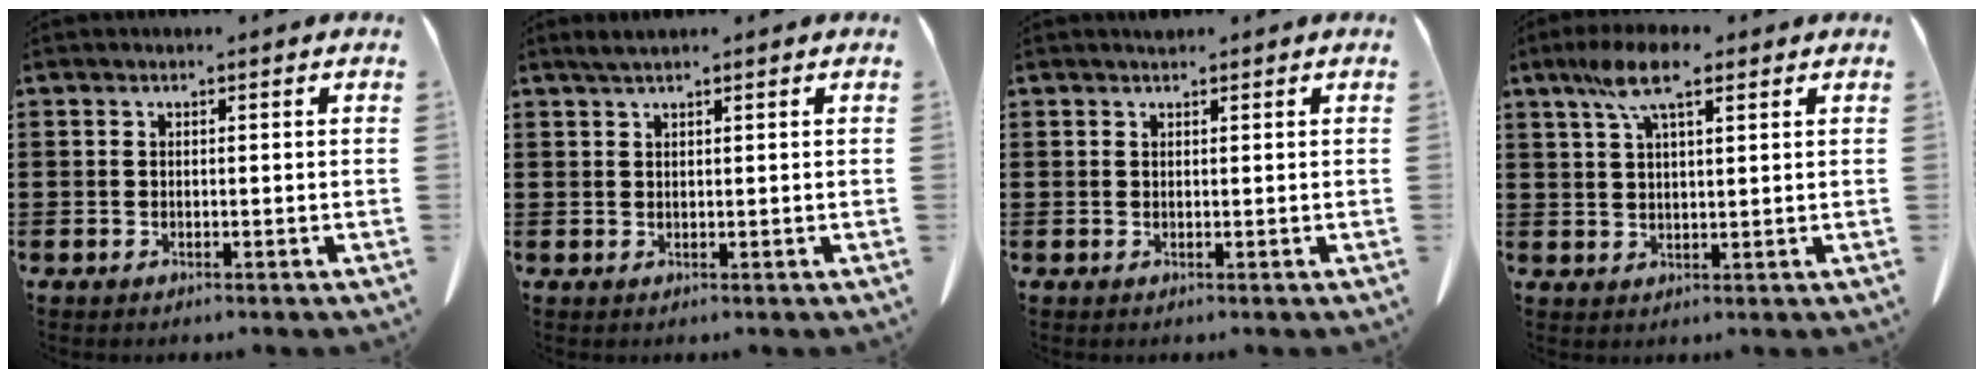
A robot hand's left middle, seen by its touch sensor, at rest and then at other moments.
{"total": 1.6, "force": [1.1, 0.1, 1.1], "torque": [-0.024, -0.002, 0.021]}
{"total": 0.8, "force": [0.7, 0.1, 0.3], "torque": [-0.007, -0.002, 0.015]}
{"total": 7.7, "force": [4.5, 1.9, 5.9], "torque": [-0.126, 0.005, 0.080]}